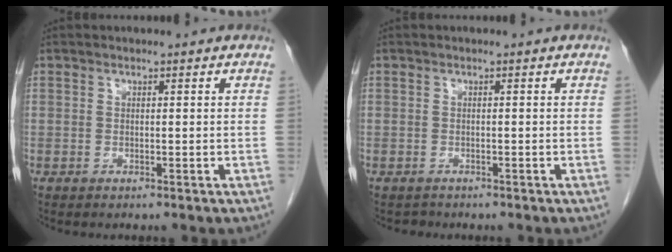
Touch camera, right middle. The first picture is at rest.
{"total": 0.9, "force": [-0.7, 0.4, -0.2], "torque": [-0.006, 0.000, -0.013]}